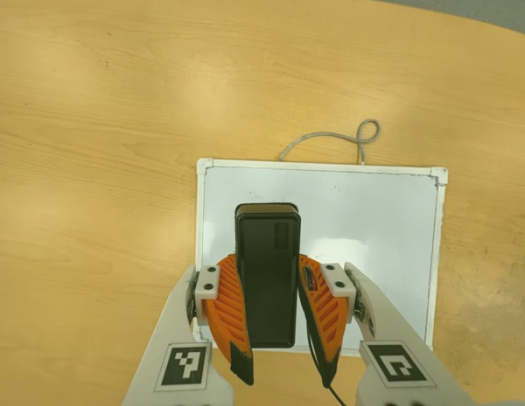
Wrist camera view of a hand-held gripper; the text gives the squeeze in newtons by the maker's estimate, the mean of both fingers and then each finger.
{"total": 8.1, "left": 6.3, "right": 9.9}